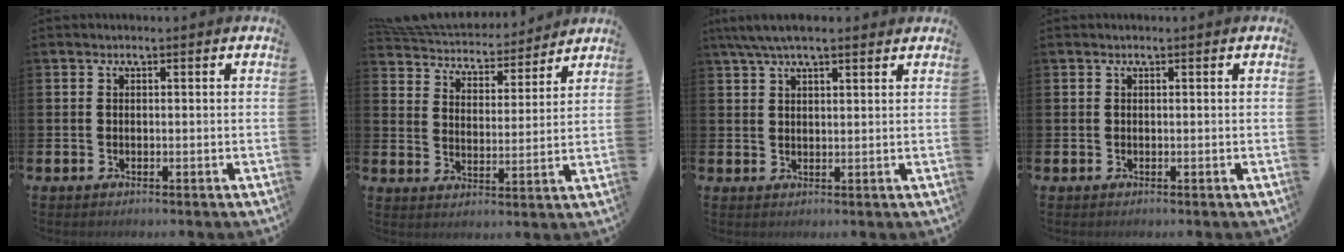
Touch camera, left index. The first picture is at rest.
{"total": 5.5, "force": [5.4, 1.4, 0.1], "torque": [-0.035, -0.047, 0.091]}
{"total": 5.1, "force": [4.1, 1.3, 2.7], "torque": [-0.058, -0.004, 0.074]}
{"total": 0.0}